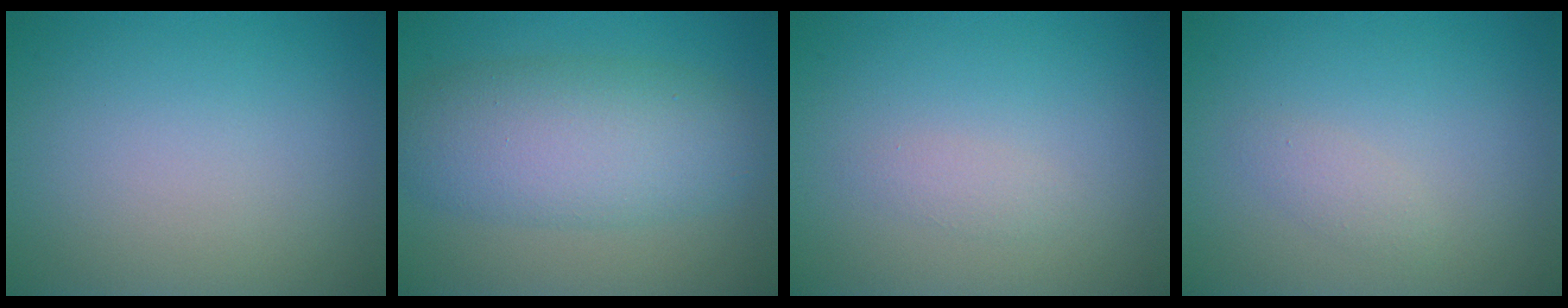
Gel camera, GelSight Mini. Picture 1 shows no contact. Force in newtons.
{"total": 7.2, "press": 7.2, "slide": 0.2}
{"total": 0.9, "press": 0.9, "slide": 0.0}
{"total": 1.1, "press": 1.1, "slide": 0.1}